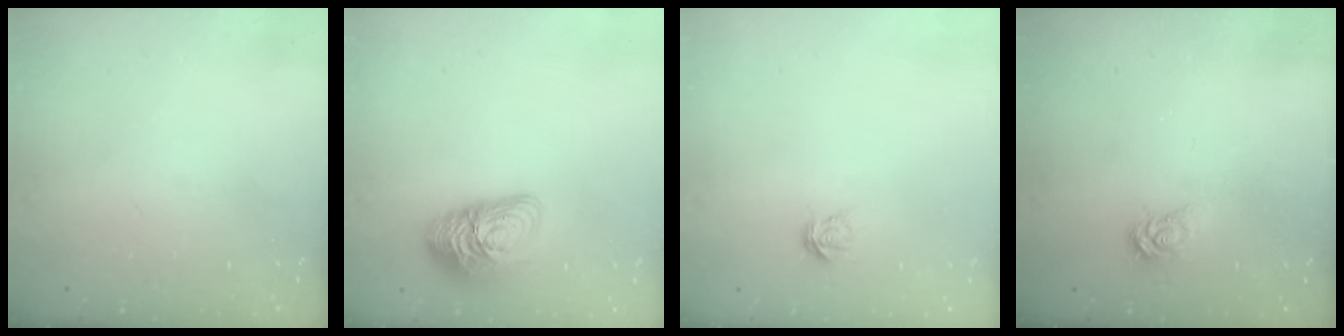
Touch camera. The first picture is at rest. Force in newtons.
{"total": 13.0, "press": 13.0, "slide": 0.6}
{"total": 4.4, "press": 4.4, "slide": 0.3}
{"total": 3.2, "press": 3.2, "slide": 0.0}